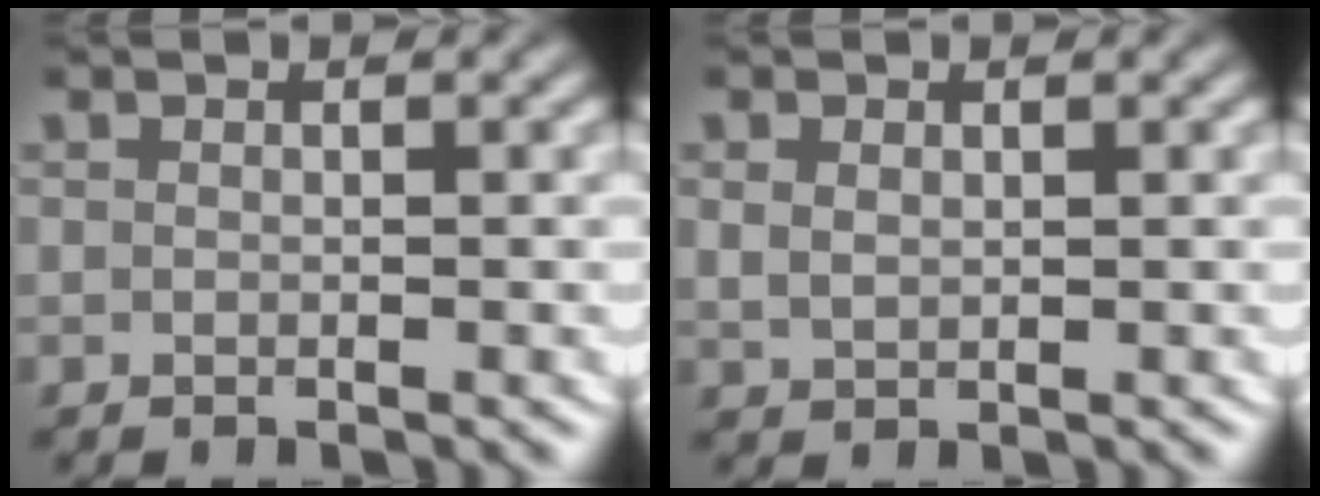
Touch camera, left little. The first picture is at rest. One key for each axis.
{"total": 1.2, "fx": 0.6, "fy": 0.8, "fz": 0.6, "tx": -0.018, "ty": -0.006, "tz": 0.021}